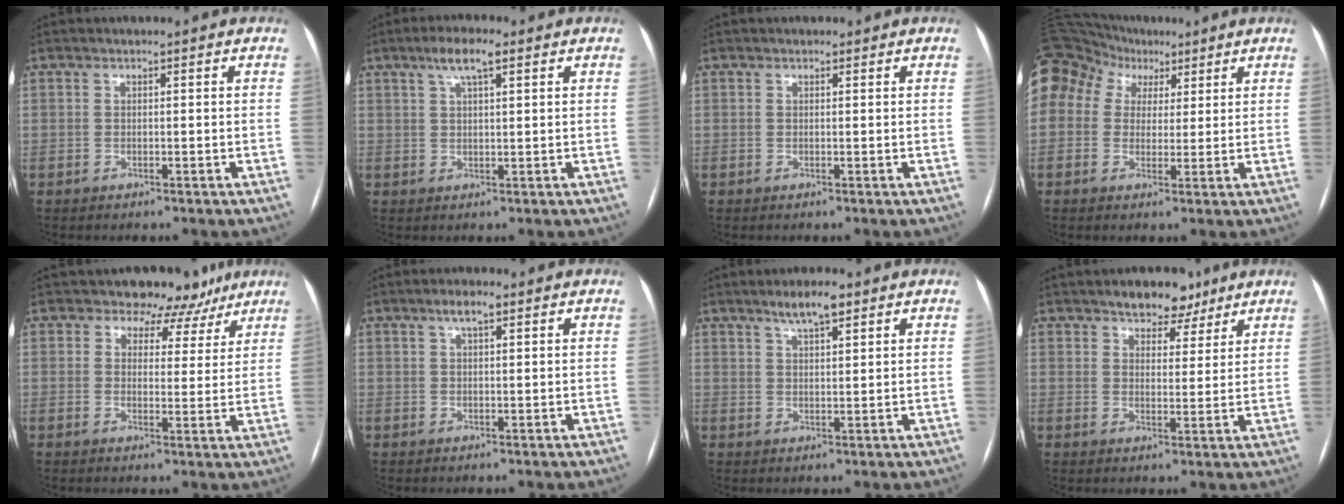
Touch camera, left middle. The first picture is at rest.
{"total": 4.7, "force": [2.7, 0.9, 3.8], "torque": [-0.074, 0.013, 0.048]}
{"total": 0.7, "force": [0.5, 0.4, 0.2], "torque": [-0.008, 0.005, 0.007]}
{"total": 23.3, "force": [10.6, 18.4, 9.4], "torque": [-0.311, 0.115, 0.203]}
{"total": 7.8, "force": [6.1, 4.7, 0.5], "torque": [0.016, 0.002, 0.060]}
{"total": 3.0, "force": [1.7, 0.8, 2.3], "torque": [-0.044, 0.010, 0.030]}
{"total": 4.9, "force": [3.3, 1.0, 3.4], "torque": [-0.061, 0.007, 0.056]}
{"total": 6.6, "force": [4.9, 3.5, 2.7], "torque": [-0.025, 0.010, 0.073]}